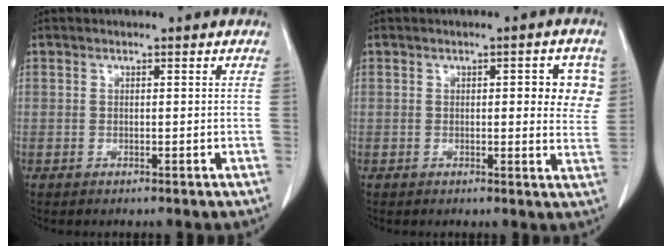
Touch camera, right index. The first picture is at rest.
{"total": 5.6, "force": [1.6, 1.7, 5.1], "torque": [-0.047, 0.001, 0.012]}